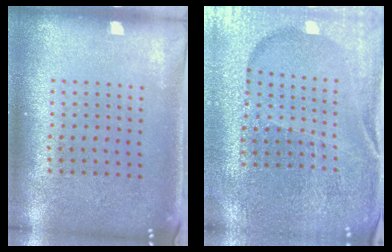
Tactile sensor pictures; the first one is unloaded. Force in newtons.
{"total": 3.6, "press": 3.6, "slide": 0.6}